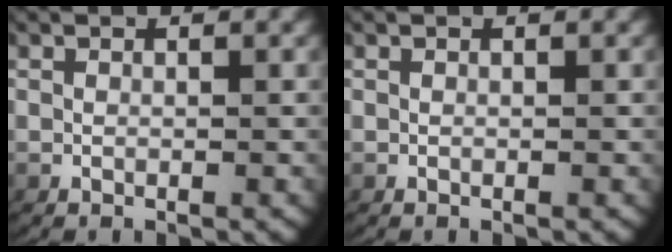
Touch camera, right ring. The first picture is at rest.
{"total": 0.0}